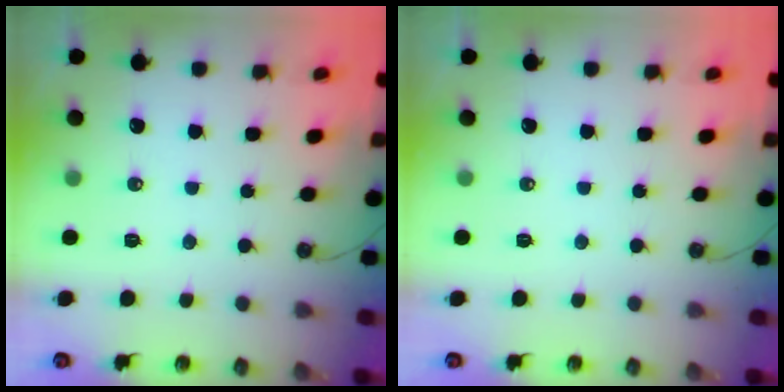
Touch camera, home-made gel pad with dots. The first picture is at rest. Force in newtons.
{"total": 0.0}